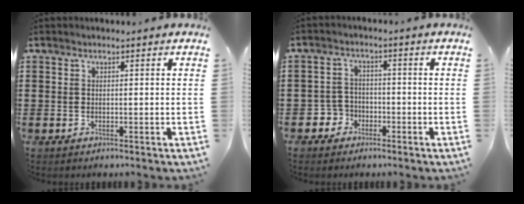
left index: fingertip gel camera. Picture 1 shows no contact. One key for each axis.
{"total": 3.5, "fx": -2.1, "fy": 2.7, "fz": 0.5, "tx": -0.026, "ty": 0.005, "tz": -0.048}